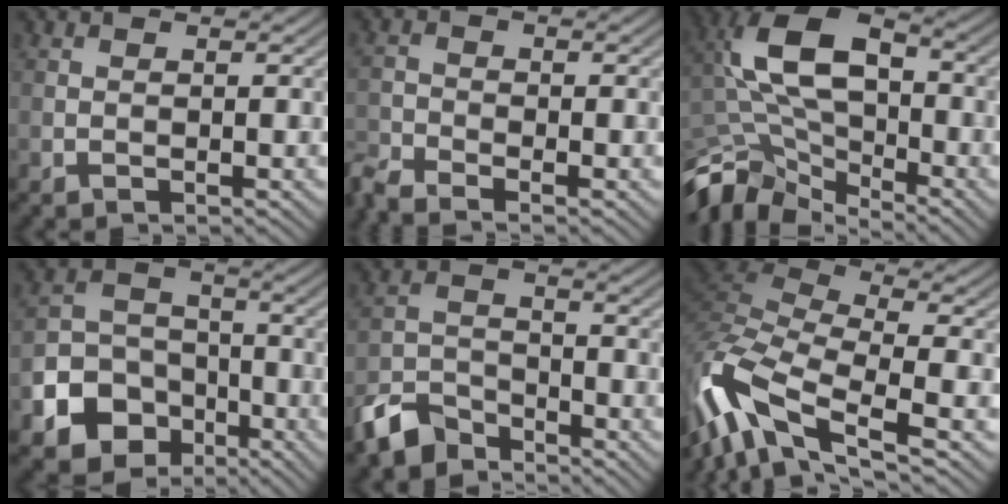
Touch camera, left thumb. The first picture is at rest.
{"total": 4.0, "force": [-3.5, 0.9, 1.8], "torque": [-0.042, -0.014, -0.082]}
{"total": 12.6, "force": [-5.0, 7.1, 9.1], "torque": [-0.191, 0.004, -0.110]}
{"total": 10.1, "force": [-5.0, 7.9, 4.1], "torque": [-0.099, -0.028, -0.109]}
{"total": 6.4, "force": [-5.2, 2.8, 2.3], "torque": [-0.048, -0.005, -0.118]}
{"total": 14.0, "force": [-7.2, 5.3, 10.7], "torque": [-0.261, -0.012, -0.144]}